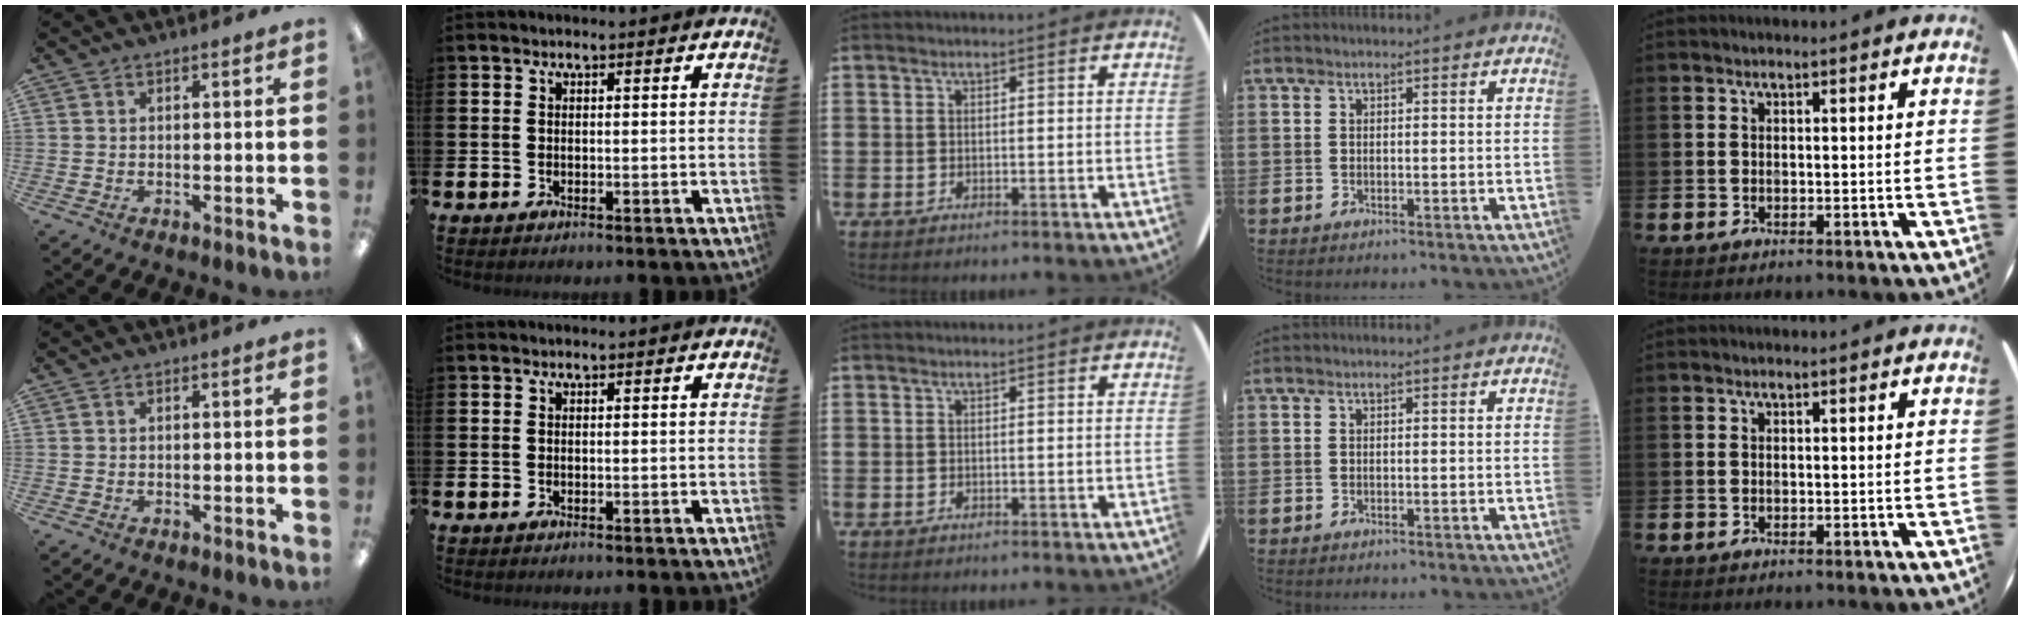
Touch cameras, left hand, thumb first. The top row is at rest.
{}